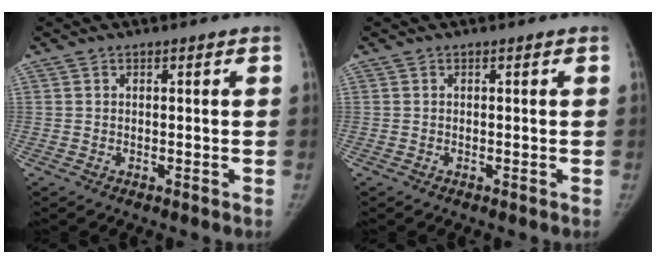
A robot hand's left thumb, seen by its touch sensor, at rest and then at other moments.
{"total": 0.0}